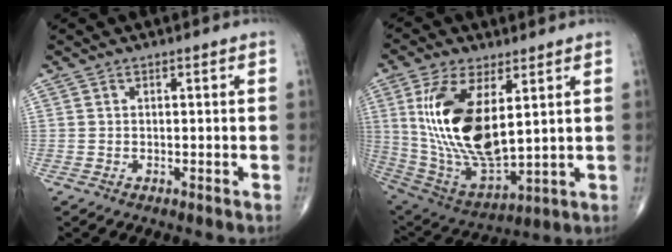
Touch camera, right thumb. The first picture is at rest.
{"total": 19.8, "force": [4.8, 9.0, 16.9], "torque": [-0.330, -0.029, 0.104]}